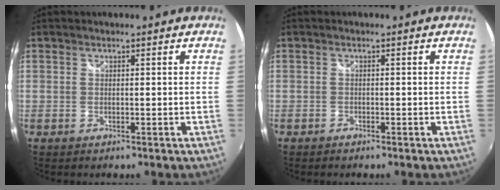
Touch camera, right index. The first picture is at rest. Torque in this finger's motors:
{"motor_torque": [0.15, -0.17, 0.04, 0.00]}